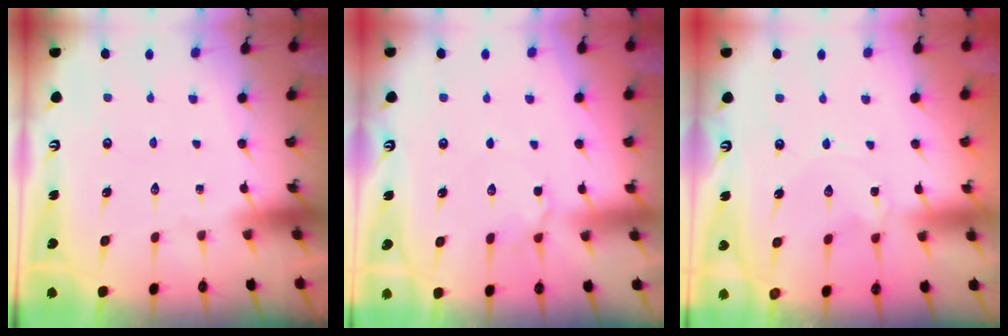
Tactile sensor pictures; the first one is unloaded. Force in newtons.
{"total": 3.9, "press": 3.9, "slide": 0.7}
{"total": 0.0}